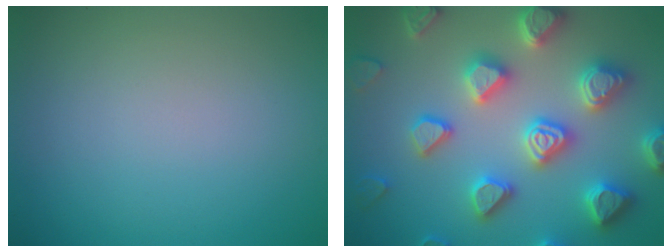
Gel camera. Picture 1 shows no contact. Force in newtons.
{"total": 7.3, "press": 7.1, "slide": 1.6}